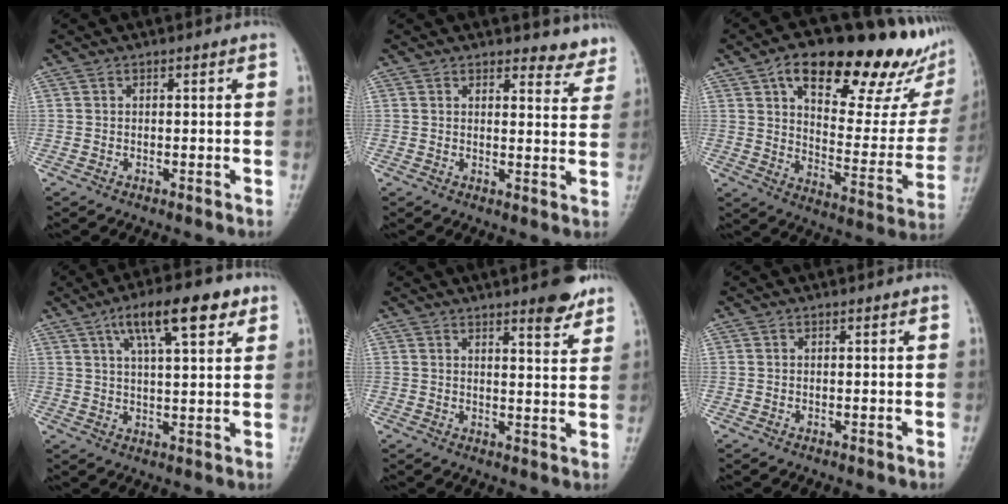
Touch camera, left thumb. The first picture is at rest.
{"total": 5.0, "force": [4.5, 1.9, 0.9], "torque": [0.021, -0.033, 0.040]}
{"total": 28.1, "force": [15.4, 11.2, 20.6], "torque": [-0.244, -0.015, 0.230]}
{"total": 12.2, "force": [6.2, 3.8, 9.8], "torque": [-0.138, -0.007, 0.097]}
{"total": 6.3, "force": [4.6, 1.3, 4.2], "torque": [-0.040, -0.029, 0.058]}
{"total": 0.0}